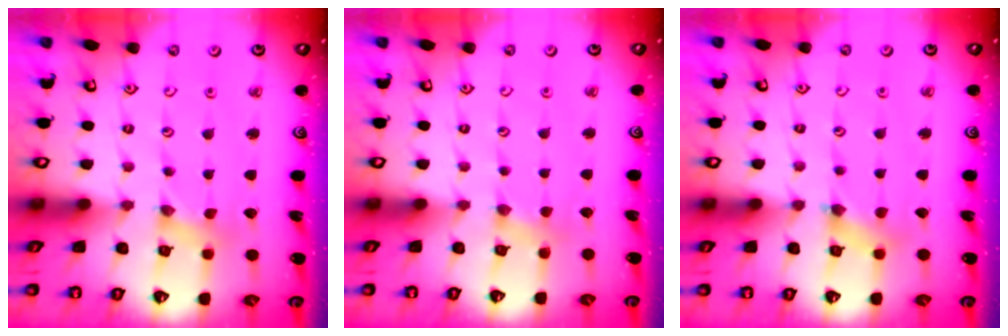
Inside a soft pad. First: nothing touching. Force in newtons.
{"total": 2.9, "press": 2.9, "slide": 0.5}
{"total": 2.7, "press": 2.7, "slide": 0.3}